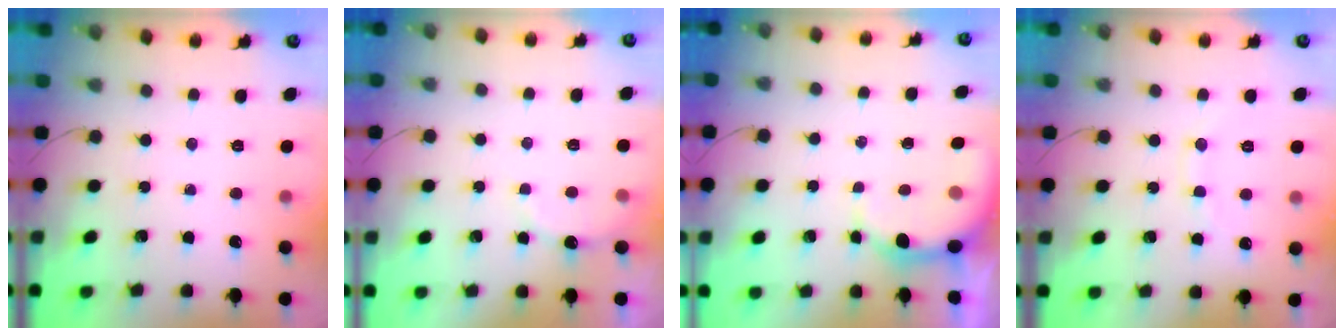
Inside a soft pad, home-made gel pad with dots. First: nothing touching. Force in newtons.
{"total": 5.4, "press": 5.2, "slide": 1.5}
{"total": 4.0, "press": 3.9, "slide": 0.7}
{"total": 8.4, "press": 8.3, "slide": 1.4}